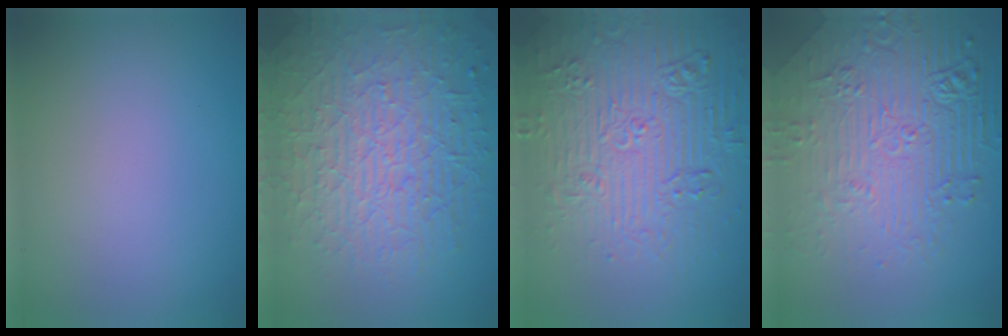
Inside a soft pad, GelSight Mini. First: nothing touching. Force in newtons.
{"total": 10.5, "press": 6.9, "slide": 7.9}
{"total": 8.1, "press": 7.8, "slide": 1.9}
{"total": 8.9, "press": 6.2, "slide": 6.4}